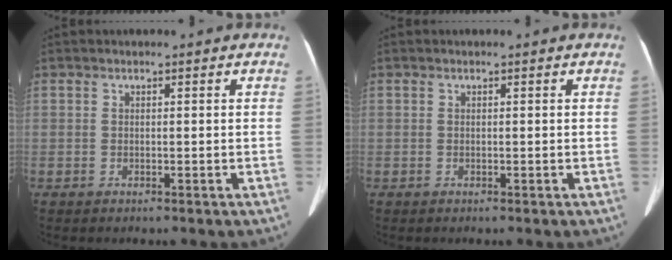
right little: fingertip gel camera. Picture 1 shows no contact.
{"total": 0.0}